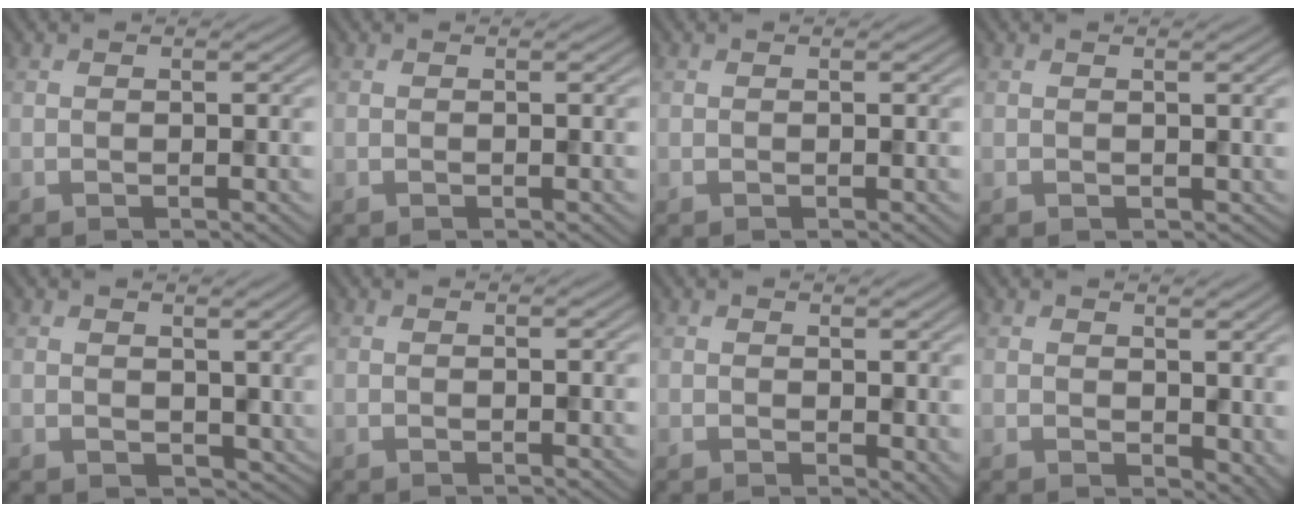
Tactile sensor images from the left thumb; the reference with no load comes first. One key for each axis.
{"total": 0.0}
{"total": 0.0}
{"total": 0.7, "fx": 0.4, "fy": 0.5, "fz": 0.1, "tx": -0.003, "ty": -0.003, "tz": 0.008}
{"total": 3.6, "fx": 0.8, "fy": 2.8, "fz": 2.1, "tx": -0.050, "ty": -0.013, "tz": 0.019}
{"total": 0.0}
{"total": 2.2, "fx": 0.3, "fy": 1.4, "fz": 1.7, "tx": -0.021, "ty": -0.006, "tz": 0.008}
{"total": 4.0, "fx": 1.1, "fy": 2.8, "fz": 2.7, "tx": -0.049, "ty": -0.015, "tz": 0.027}